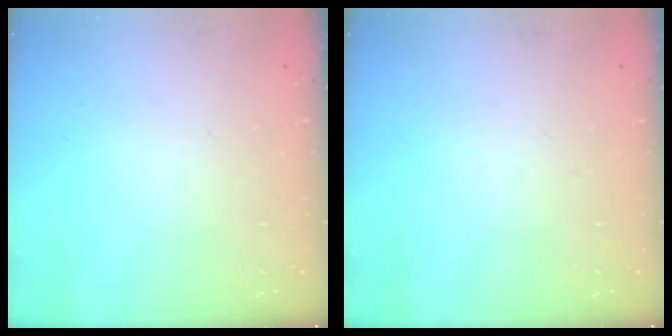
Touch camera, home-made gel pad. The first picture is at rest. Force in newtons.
{"total": 0.0}